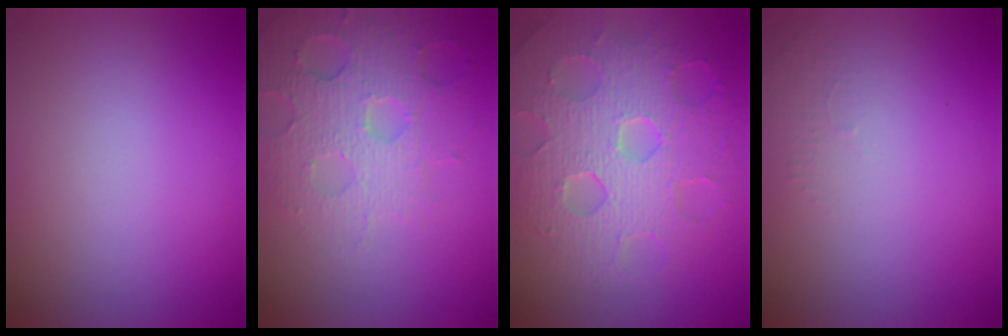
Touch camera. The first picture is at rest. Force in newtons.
{"total": 4.6, "press": 4.3, "slide": 1.6}
{"total": 8.6, "press": 6.1, "slide": 6.1}
{"total": 1.0, "press": 0.9, "slide": 0.3}